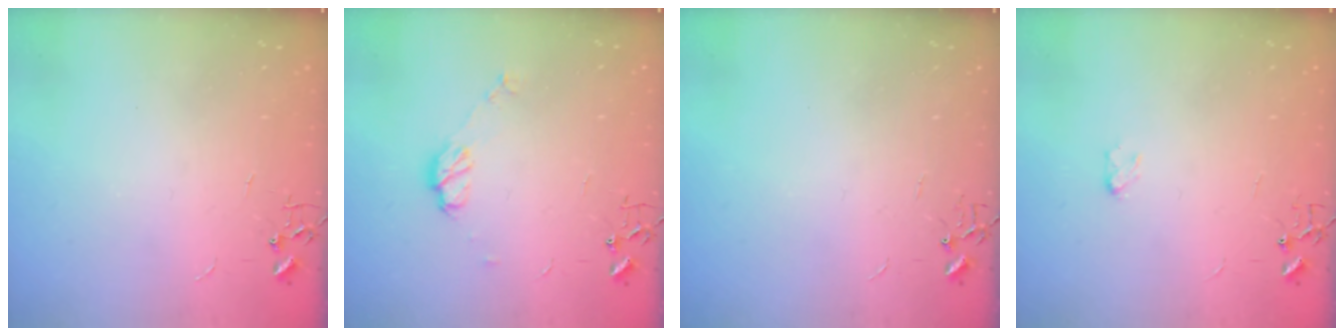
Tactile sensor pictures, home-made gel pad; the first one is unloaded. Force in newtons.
{"total": 7.6, "press": 7.6, "slide": 0.3}
{"total": 0.0}
{"total": 2.9, "press": 2.9, "slide": 0.5}